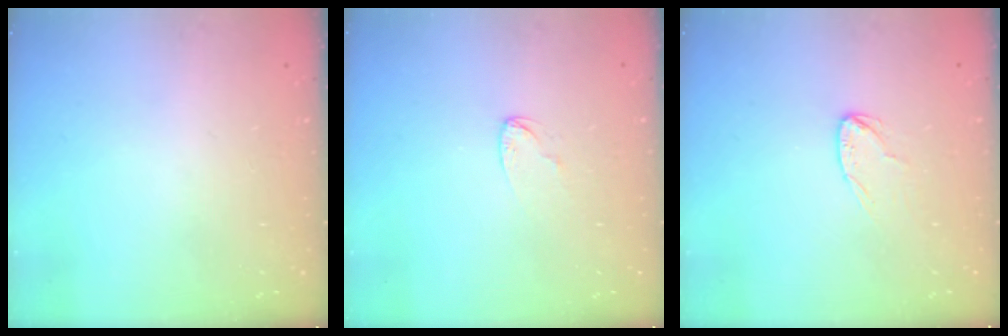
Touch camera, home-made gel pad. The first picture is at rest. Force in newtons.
{"total": 2.4, "press": 2.4, "slide": 0.2}
{"total": 4.7, "press": 4.7, "slide": 0.4}